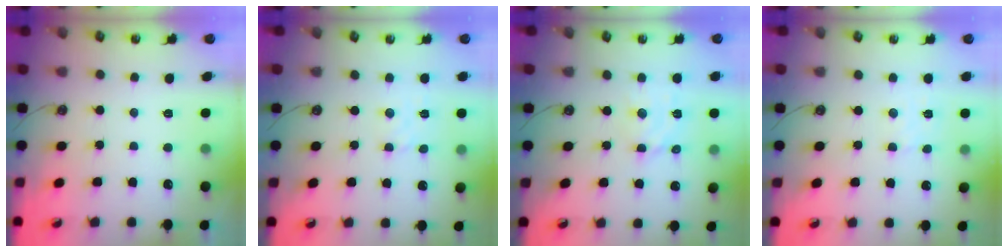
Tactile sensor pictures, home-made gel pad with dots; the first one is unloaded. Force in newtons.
{"total": 2.2, "press": 2.2, "slide": 0.6}
{"total": 6.8, "press": 6.8, "slide": 0.3}
{"total": 2.5, "press": 2.5, "slide": 0.4}